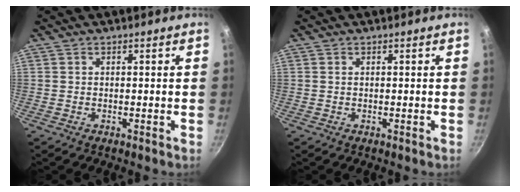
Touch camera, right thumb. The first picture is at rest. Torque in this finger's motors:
{"motor_torque": [0.21, 0.04, 0.06, -0.33, -0.02]}